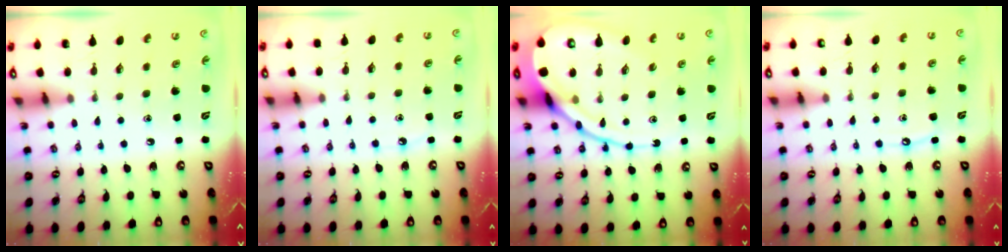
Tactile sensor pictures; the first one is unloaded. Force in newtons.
{"total": 3.9, "press": 3.9, "slide": 0.6}
{"total": 14.2, "press": 14.1, "slide": 1.0}
{"total": 6.2, "press": 6.2, "slide": 0.7}